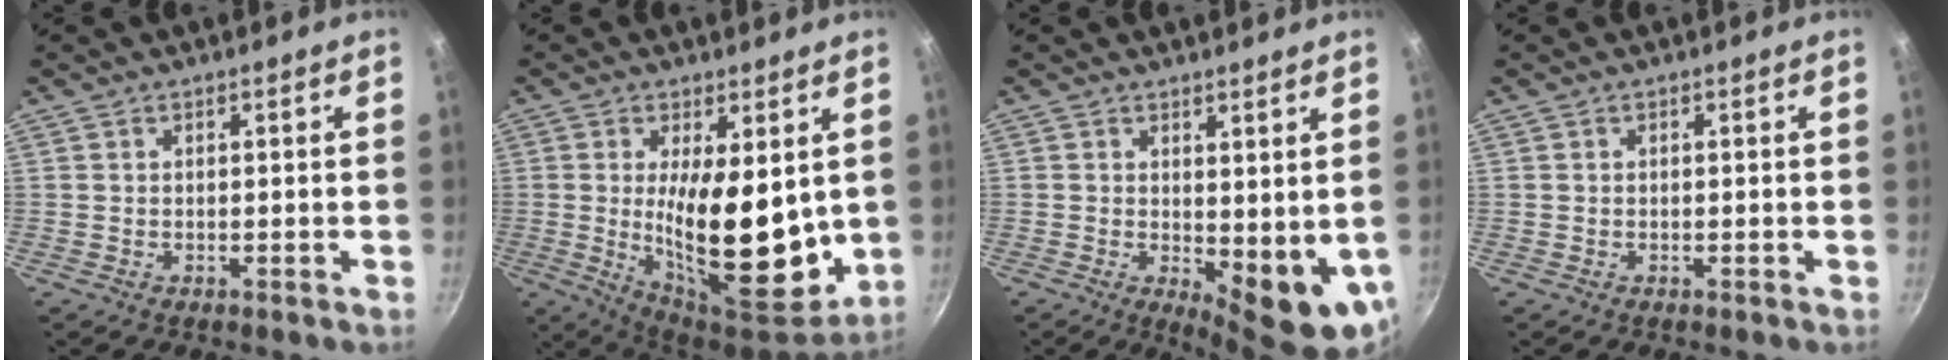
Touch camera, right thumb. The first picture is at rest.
{"total": 18.4, "force": [1.2, 7.5, 16.8], "torque": [-0.232, -0.038, 0.030]}
{"total": 9.3, "force": [0.5, 3.8, 8.5], "torque": [-0.097, -0.021, 0.017]}
{"total": 0.0}